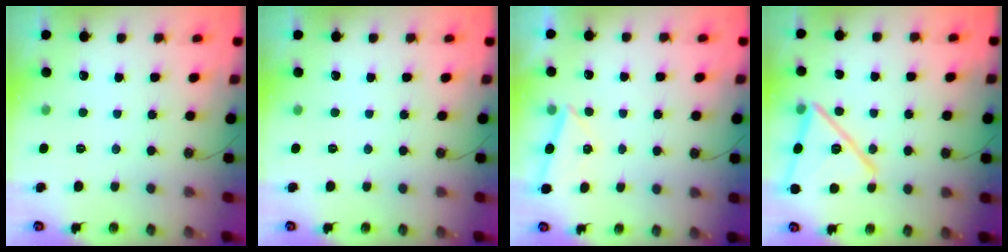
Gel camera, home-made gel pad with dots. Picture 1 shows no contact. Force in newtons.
{"total": 0.0}
{"total": 2.7, "press": 2.5, "slide": 1.1}
{"total": 19.0, "press": 19.0, "slide": 0.6}